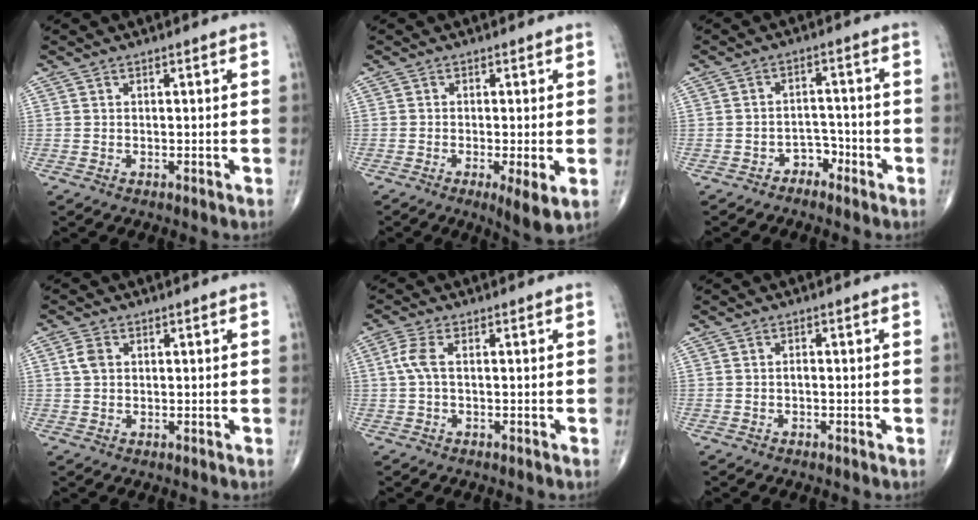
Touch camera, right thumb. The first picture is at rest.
{"total": 5.4, "force": [-1.5, 1.0, 5.1], "torque": [-0.088, -0.018, -0.028]}
{"total": 3.4, "force": [-2.4, 2.2, 0.8], "torque": [0.008, 0.025, -0.042]}
{"total": 2.7, "force": [0.7, 1.7, 1.9], "torque": [-0.046, 0.006, 0.014]}
{"total": 3.5, "force": [0.2, 1.3, 3.3], "torque": [-0.092, 0.007, 0.000]}
{"total": 0.6, "force": [-0.3, 0.3, 0.4], "torque": [-0.004, 0.001, -0.008]}